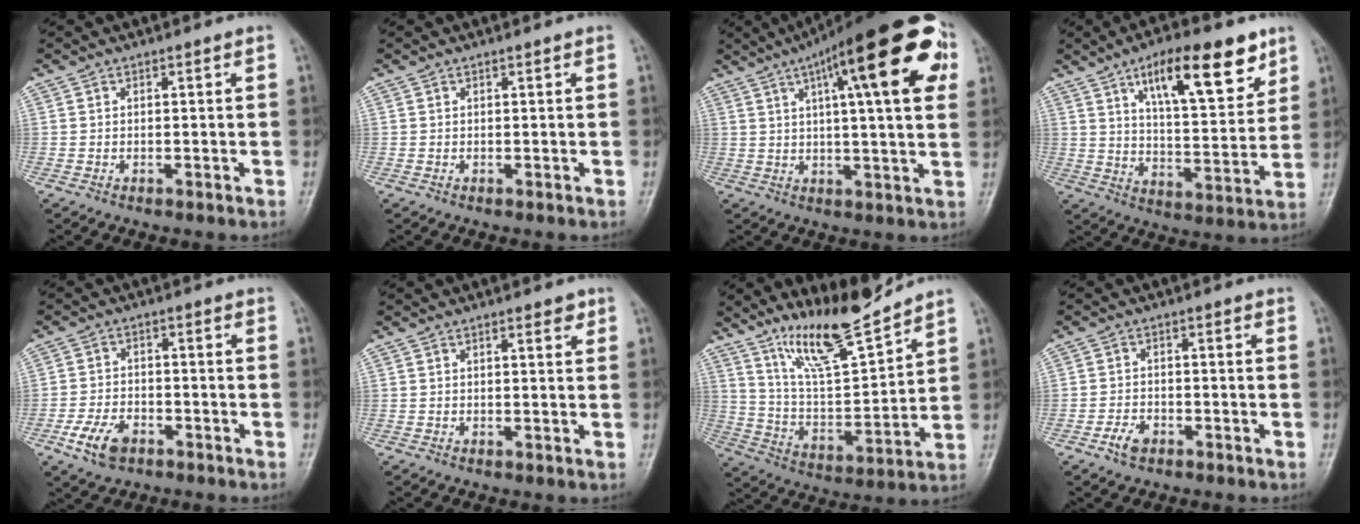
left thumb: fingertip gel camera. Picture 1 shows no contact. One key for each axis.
{"total": 0.0}
{"total": 23.3, "fx": 9.0, "fy": 6.0, "fz": 20.6, "tx": -0.283, "ty": 0.011, "tz": 0.119}
{"total": 17.2, "fx": 9.6, "fy": 6.1, "fz": 12.9, "tx": -0.163, "ty": -0.043, "tz": 0.152}
{"total": 6.8, "fx": -3.6, "fy": 4.1, "fz": 4.0, "tx": -0.074, "ty": 0.015, "tz": -0.068}
{"total": 2.1, "fx": 1.1, "fy": 0.8, "fz": 1.6, "tx": -0.015, "ty": -0.002, "tz": 0.012}
{"total": 13.7, "fx": 11.5, "fy": 2.0, "fz": 7.3, "tx": -0.113, "ty": -0.077, "tz": 0.217}
{"total": 3.4, "fx": -2.1, "fy": 2.0, "fz": 1.7, "tx": -0.029, "ty": 0.012, "tz": -0.039}